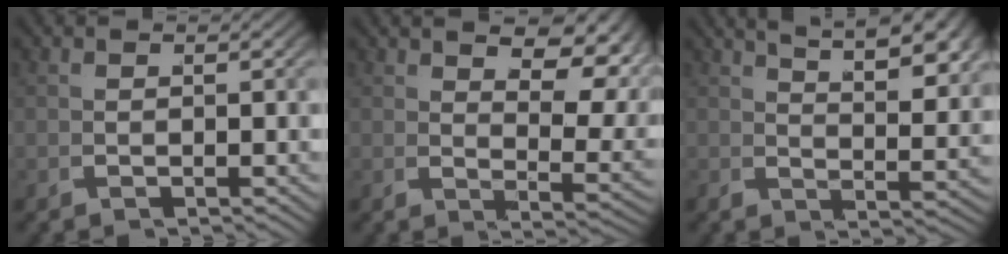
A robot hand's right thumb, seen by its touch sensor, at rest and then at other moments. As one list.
[{"total": 7.4, "force": [3.8, 2.9, 5.6], "torque": [-0.055, 0.002, 0.063]}, {"total": 6.9, "force": [4.8, 2.2, 4.4], "torque": [-0.047, 0.013, 0.075]}]